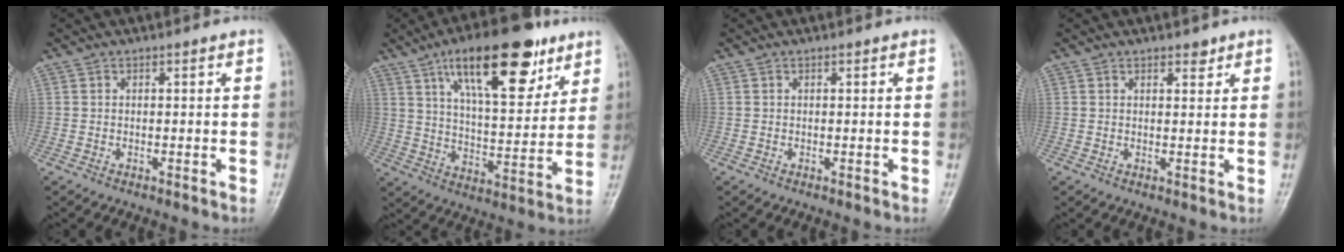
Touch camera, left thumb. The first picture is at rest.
{"total": 20.8, "force": [11.5, 8.1, 15.3], "torque": [-0.199, -0.037, 0.190]}
{"total": 0.0}
{"total": 1.8, "force": [1.3, 0.9, 0.8], "torque": [0.001, -0.008, 0.018]}